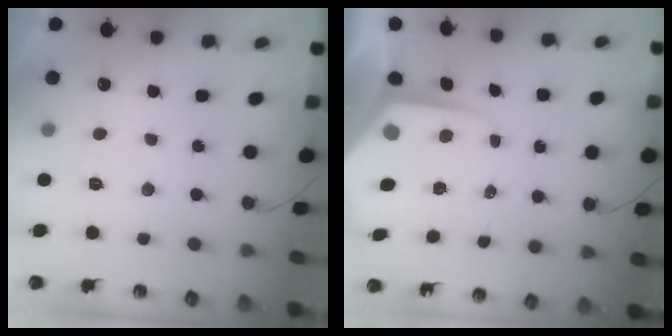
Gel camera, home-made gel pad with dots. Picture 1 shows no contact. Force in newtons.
{"total": 9.3, "press": 9.3, "slide": 0.9}